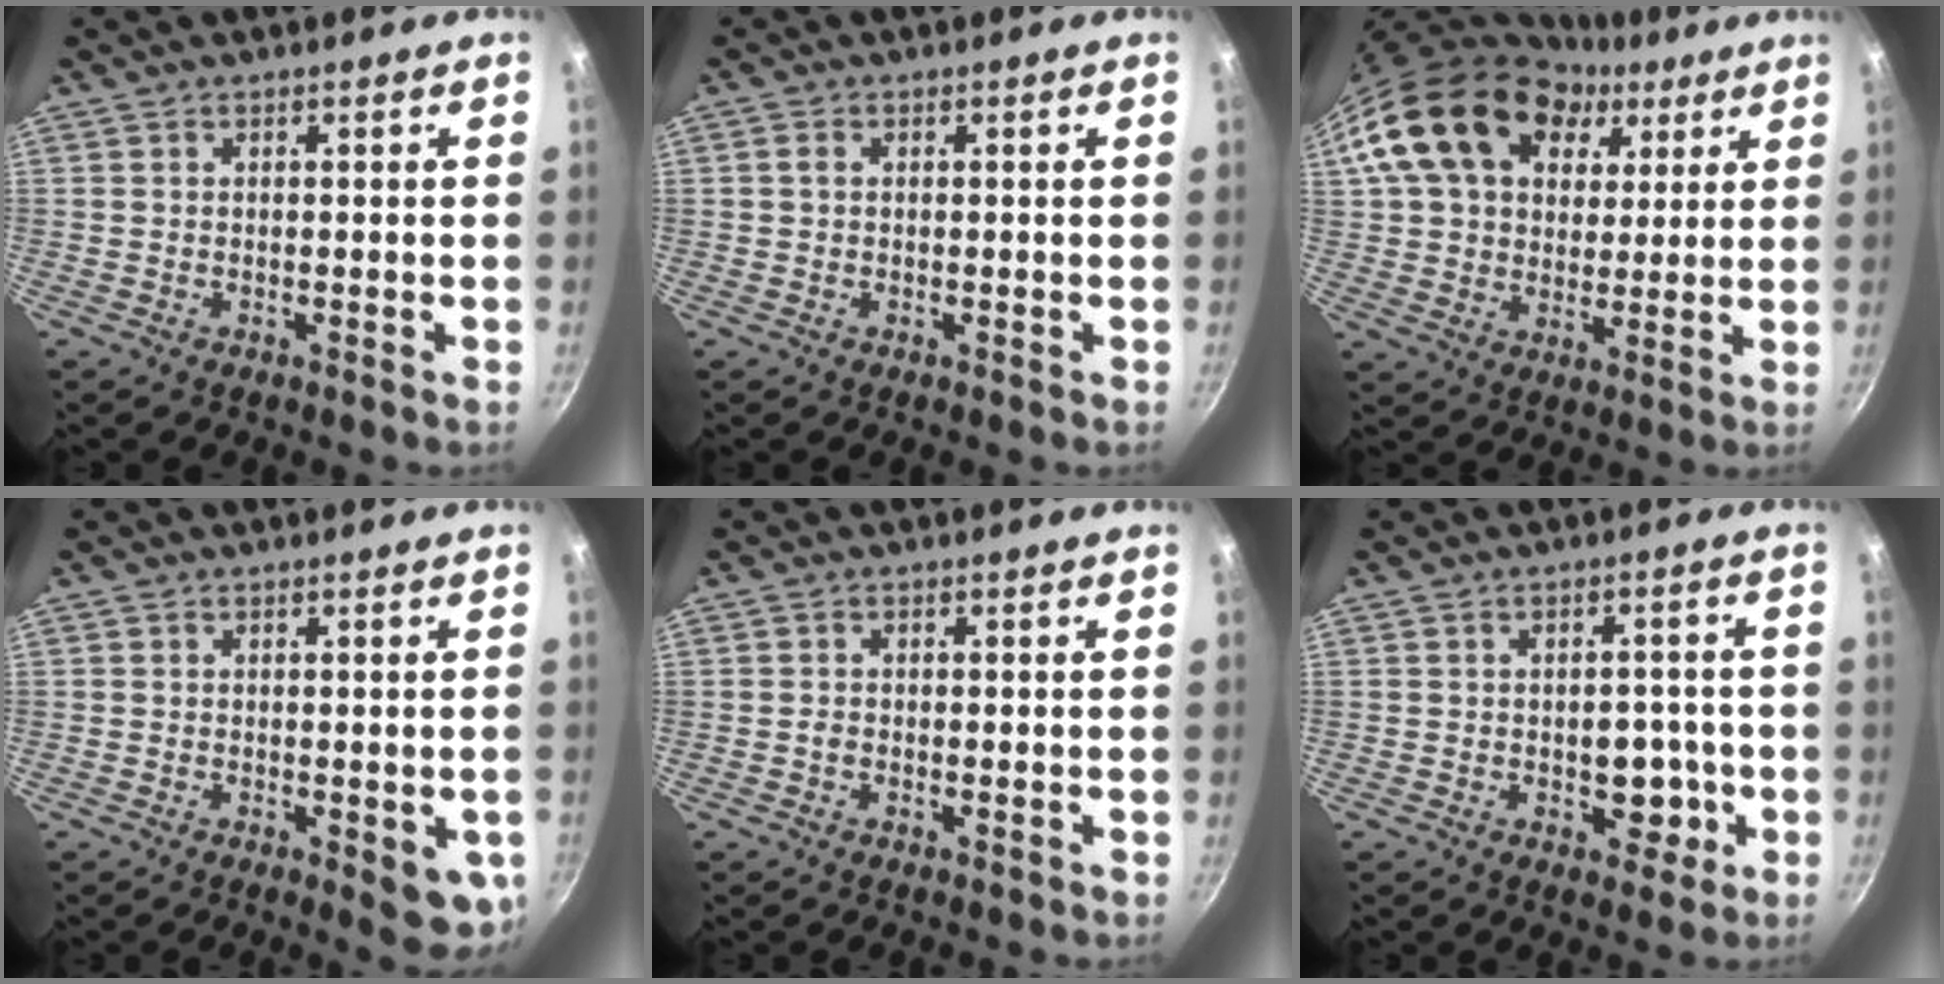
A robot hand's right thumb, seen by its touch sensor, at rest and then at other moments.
{"total": 1.2, "force": [0.1, 1.0, 0.7], "torque": [-0.010, 0.006, 0.001]}
{"total": 21.5, "force": [8.7, 15.6, 12.1], "torque": [-0.190, 0.005, 0.147]}
{"total": 6.5, "force": [-1.3, 2.8, 5.7], "torque": [-0.052, -0.004, -0.014]}
{"total": 1.0, "force": [-0.3, 0.6, 0.7], "torque": [-0.013, 0.002, -0.007]}
{"total": 6.4, "force": [-1.5, 4.5, 4.3], "torque": [-0.020, 0.014, -0.016]}